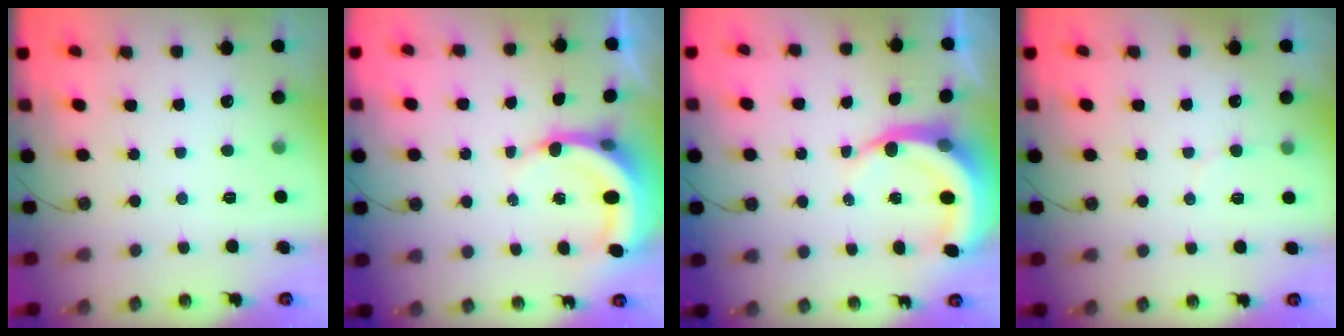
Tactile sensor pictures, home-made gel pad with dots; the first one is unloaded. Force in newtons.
{"total": 5.9, "press": 5.9, "slide": 0.4}
{"total": 6.9, "press": 6.9, "slide": 0.9}
{"total": 4.5, "press": 4.3, "slide": 1.5}